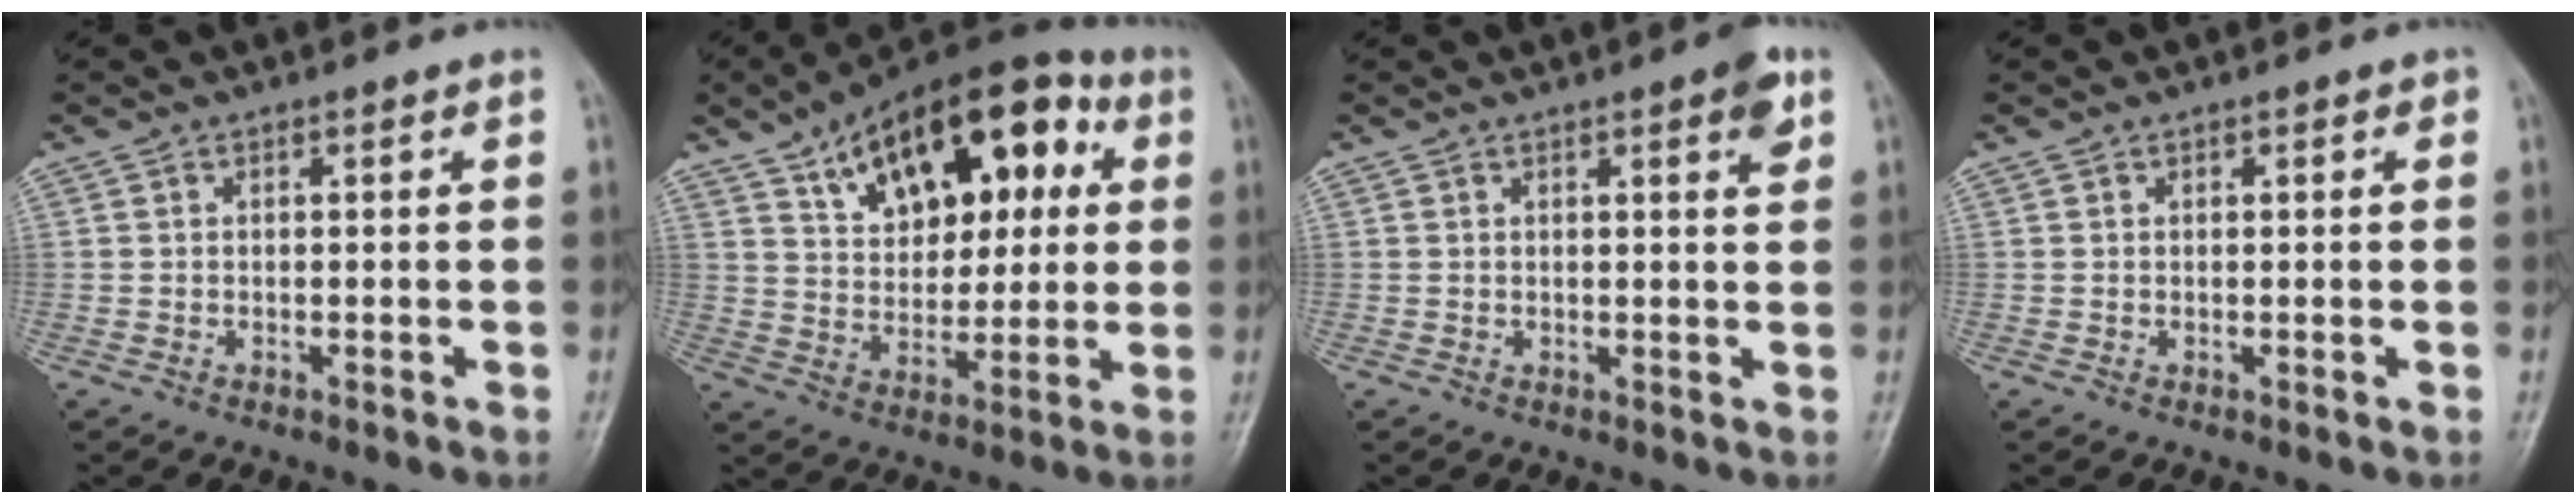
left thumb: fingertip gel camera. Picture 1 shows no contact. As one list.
[{"total": 22.0, "force": [8.7, 12.2, 16.2], "torque": [-0.203, 0.004, 0.138]}, {"total": 3.7, "force": [1.9, 0.9, 3.0], "torque": [-0.034, -0.006, 0.020]}, {"total": 1.0, "force": [0.4, 0.5, 0.7], "torque": [-0.006, 0.001, 0.003]}]